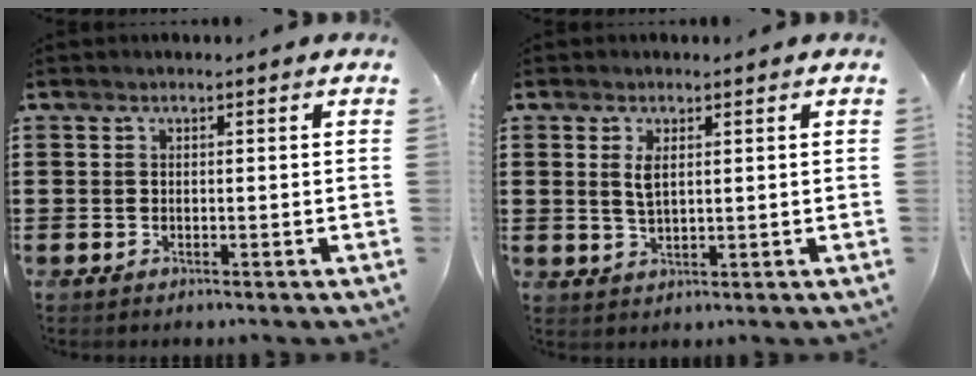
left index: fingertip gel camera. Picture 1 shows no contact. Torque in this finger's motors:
{"motor_torque": [0.59, 0.47, 0.12, 0.02]}